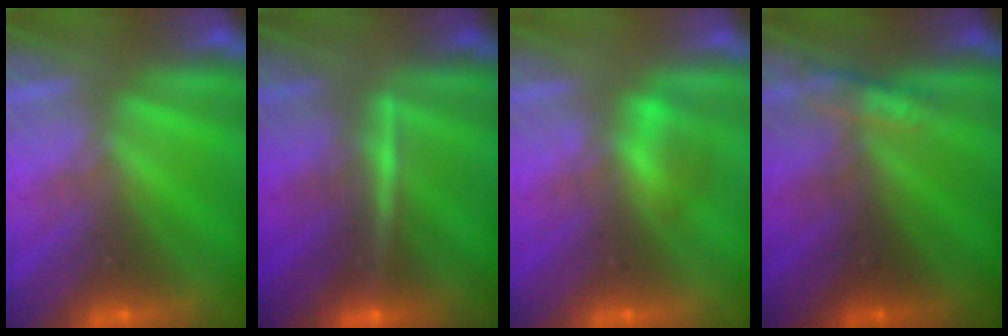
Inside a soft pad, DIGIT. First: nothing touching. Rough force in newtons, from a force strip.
{"total": 3.5}
{"total": 2.2}
{"total": 3.1}